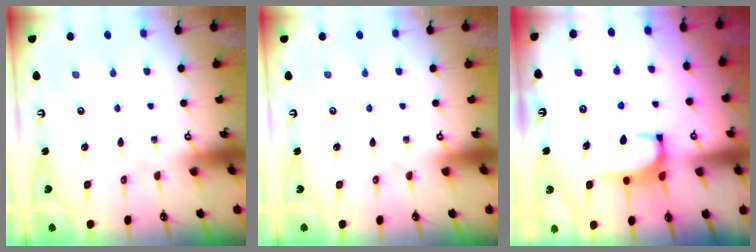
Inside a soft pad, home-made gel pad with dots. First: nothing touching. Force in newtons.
{"total": 0.0}
{"total": 2.0, "press": 1.9, "slide": 0.5}